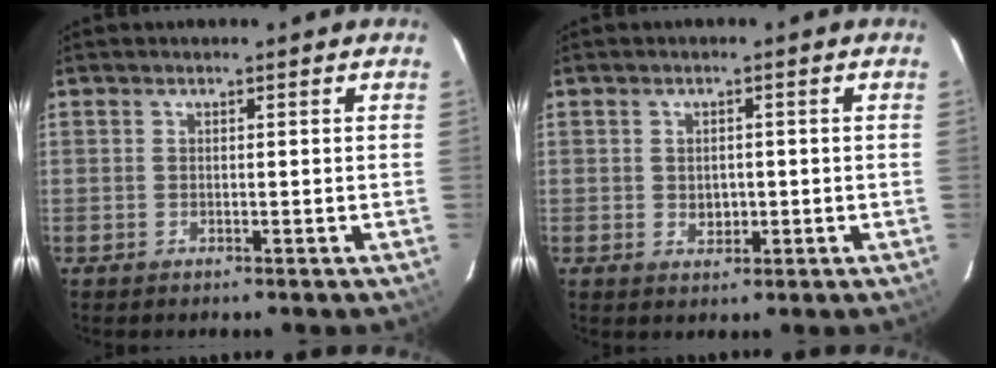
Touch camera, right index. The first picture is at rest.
{"total": 2.7, "force": [-0.2, 2.2, 1.5], "torque": [-0.024, 0.001, 0.001]}